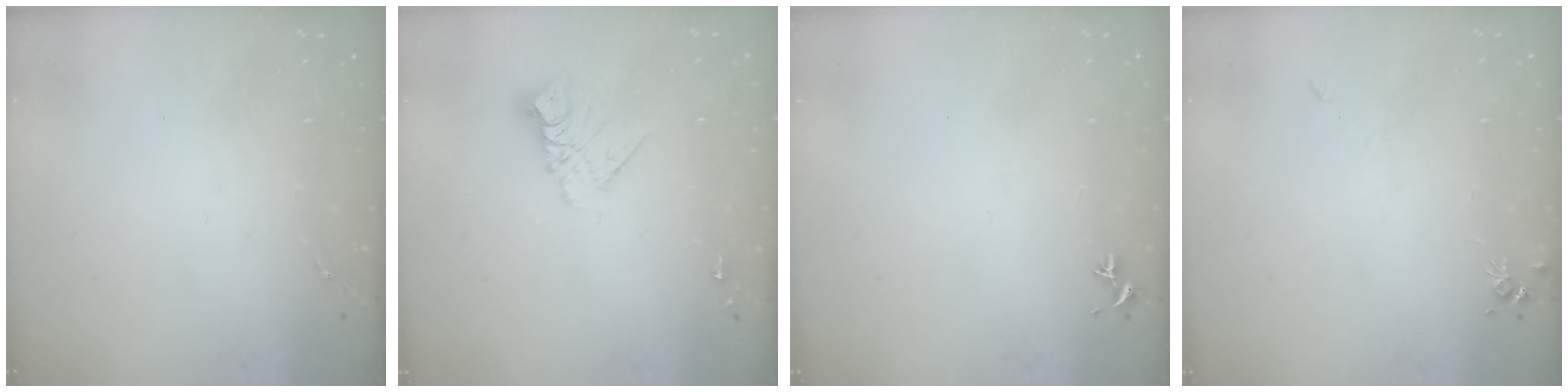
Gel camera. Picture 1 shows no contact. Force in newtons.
{"total": 10.4, "press": 10.4, "slide": 0.9}
{"total": 0.0}
{"total": 5.2, "press": 5.2, "slide": 0.7}